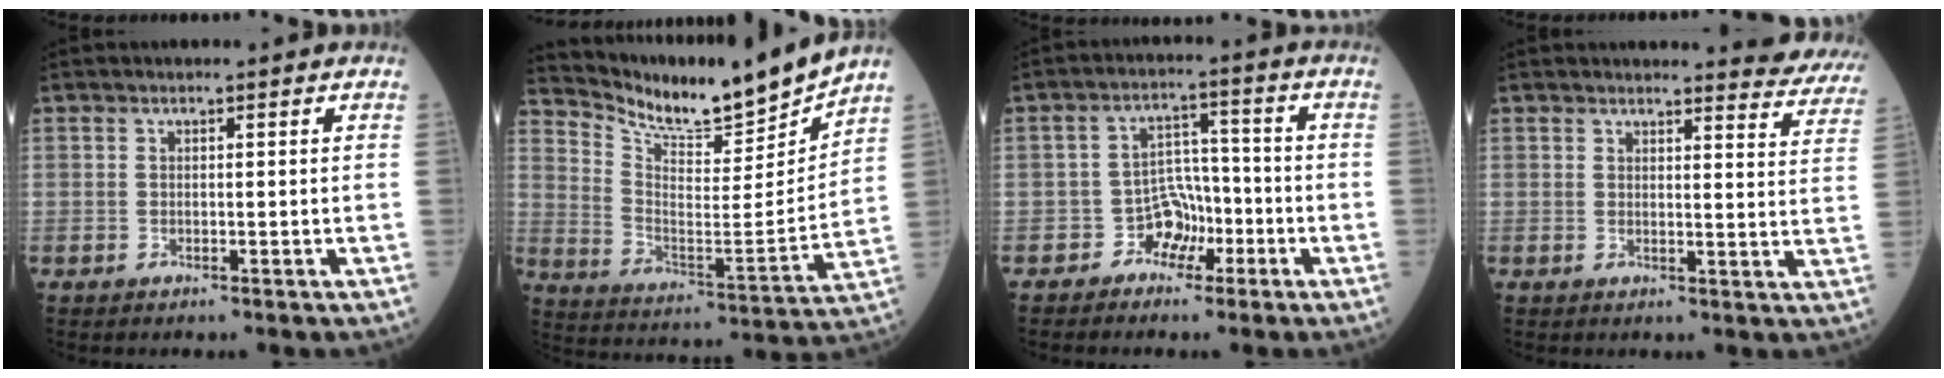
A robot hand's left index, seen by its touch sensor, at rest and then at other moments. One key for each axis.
{"total": 14.7, "fx": 14.2, "fy": -0.4, "fz": 3.7, "tx": -0.090, "ty": -0.039, "tz": 0.241}
{"total": 4.7, "fx": -2.6, "fy": 3.6, "fz": 1.5, "tx": -0.021, "ty": 0.014, "tz": -0.046}
{"total": 10.0, "fx": 9.8, "fy": 0.9, "fz": 1.8, "tx": 0.003, "ty": -0.058, "tz": 0.081}